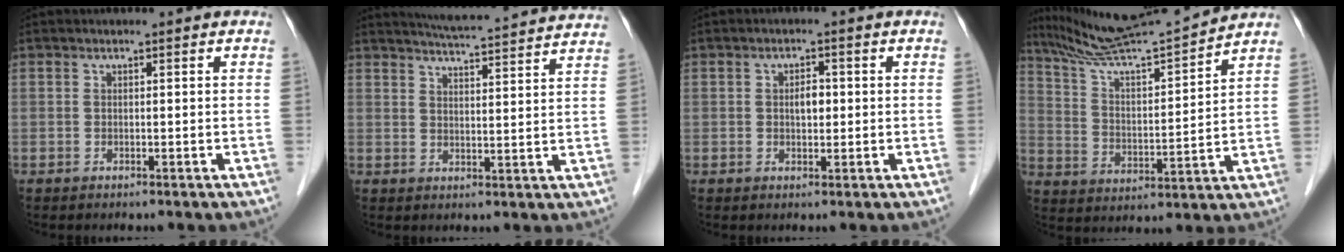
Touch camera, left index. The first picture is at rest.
{"total": 16.9, "force": [16.0, 0.1, 5.2], "torque": [-0.086, -0.008, 0.200]}
{"total": 2.2, "force": [0.1, 1.2, 1.8], "torque": [-0.032, 0.002, 0.002]}
{"total": 13.9, "force": [13.1, -1.7, 4.2], "torque": [-0.086, -0.007, 0.230]}